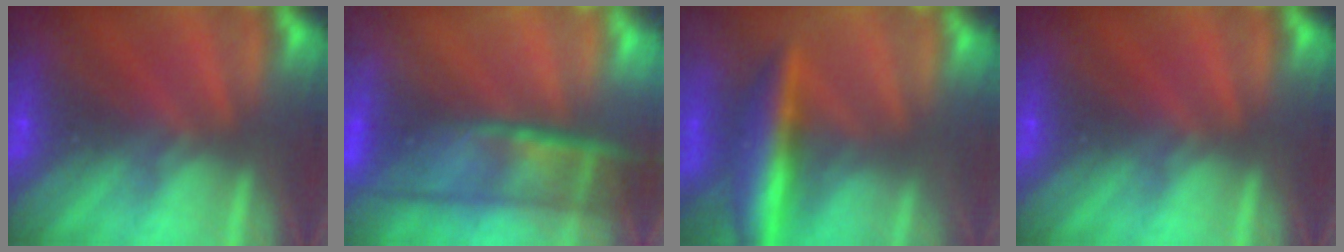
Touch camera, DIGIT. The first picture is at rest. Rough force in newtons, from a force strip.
{"total": 5.5}
{"total": 5.8}
{"total": 0.0}